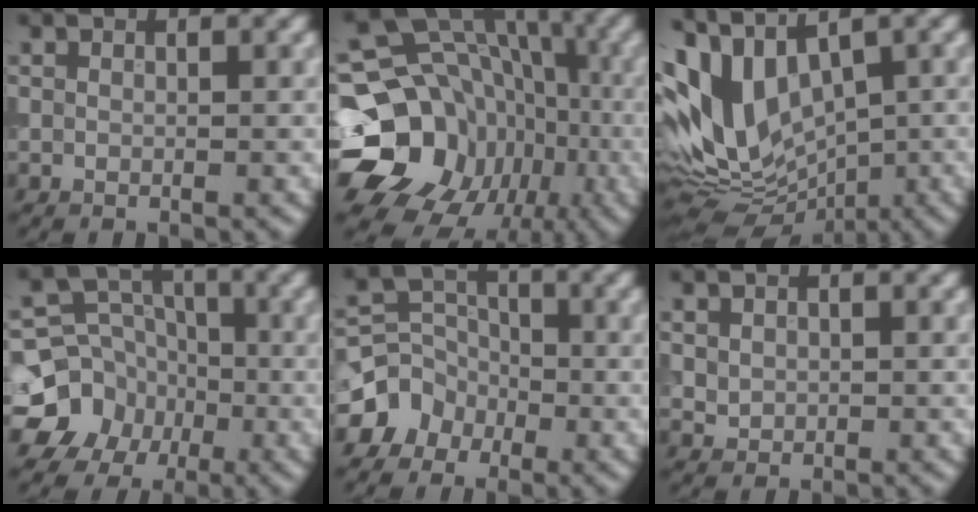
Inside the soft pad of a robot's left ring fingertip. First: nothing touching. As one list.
[{"total": 20.6, "force": [-4.4, 17.8, 9.4], "torque": [-0.154, -0.004, -0.090]}, {"total": 10.1, "force": [1.7, 6.1, 7.9], "torque": [-0.163, -0.004, 0.028]}, {"total": 8.3, "force": [-3.3, 7.2, 2.2], "torque": [-0.026, -0.002, -0.084]}, {"total": 5.0, "force": [-2.5, 4.2, 1.2], "torque": [0.009, 0.013, -0.060]}, {"total": 1.0, "force": [0.3, 0.9, 0.3], "torque": [-0.004, -0.003, 0.008]}]